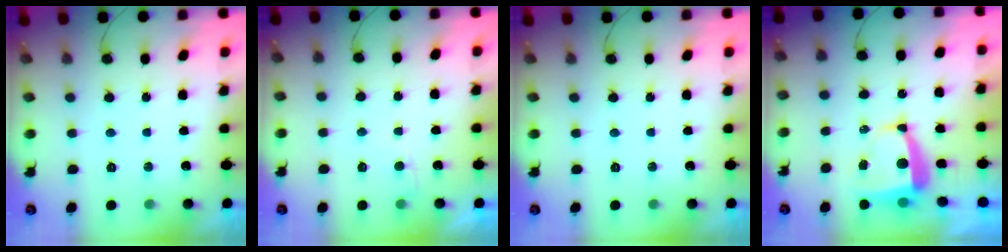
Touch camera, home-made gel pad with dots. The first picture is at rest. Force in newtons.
{"total": 2.3, "press": 2.3, "slide": 0.3}
{"total": 0.0}
{"total": 6.9, "press": 6.8, "slide": 0.7}